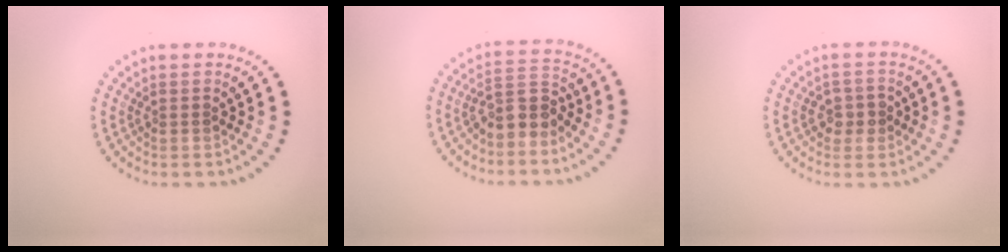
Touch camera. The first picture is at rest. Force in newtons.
{"total": 3.2, "press": 2.9, "slide": 1.3}
{"total": 1.8, "press": 1.8, "slide": 0.2}